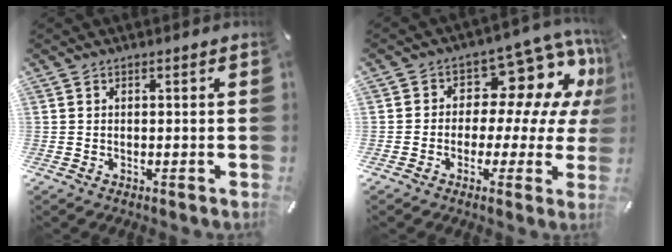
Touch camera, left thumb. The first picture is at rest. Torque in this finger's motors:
{"motor_torque": [0.47, -0.04, 0.31, 0.19, 0.00]}